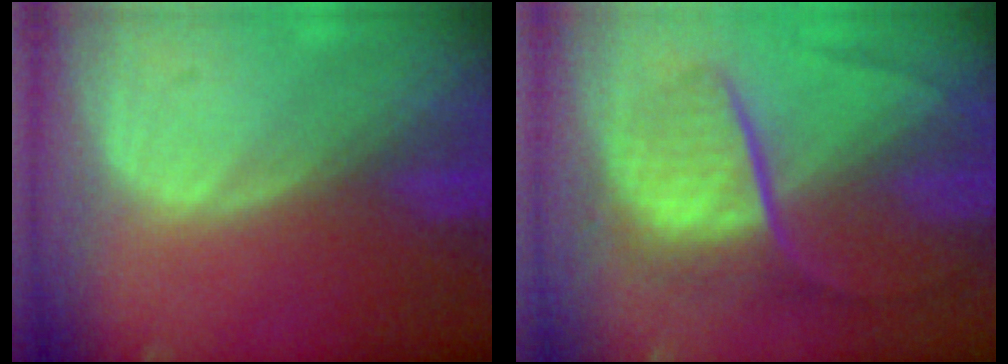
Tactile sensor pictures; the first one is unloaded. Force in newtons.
{"total": 8.9, "press": 7.5, "slide": 4.7}